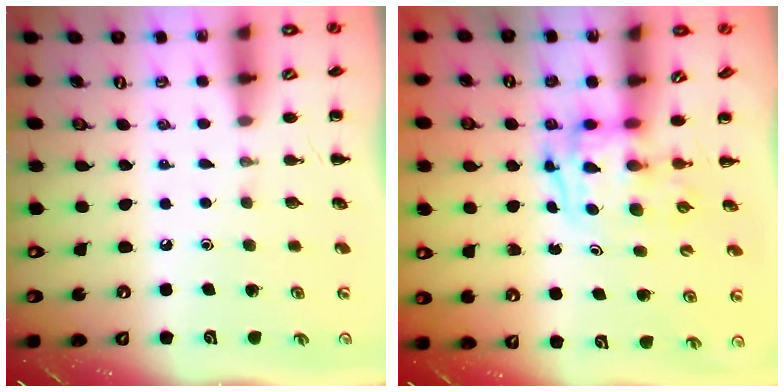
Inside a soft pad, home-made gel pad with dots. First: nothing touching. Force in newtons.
{"total": 3.3, "press": 3.2, "slide": 0.5}